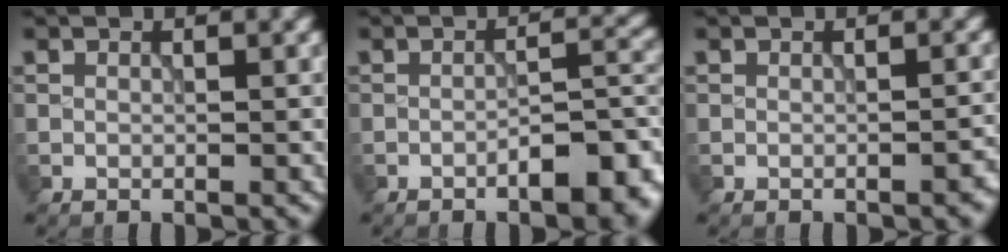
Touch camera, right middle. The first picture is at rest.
{"total": 6.5, "force": [-3.5, 2.0, 5.1], "torque": [-0.062, 0.008, -0.042]}
{"total": 1.0, "force": [-0.7, 0.2, 0.7], "torque": [-0.010, 0.003, -0.009]}